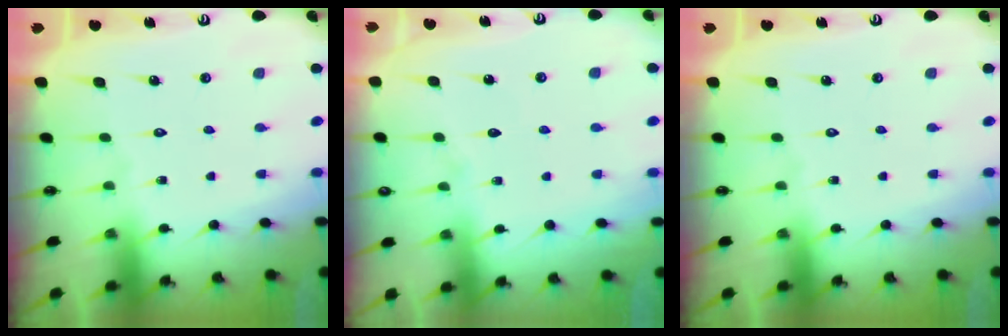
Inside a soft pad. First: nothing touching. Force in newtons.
{"total": 4.1, "press": 4.0, "slide": 0.6}
{"total": 0.0}